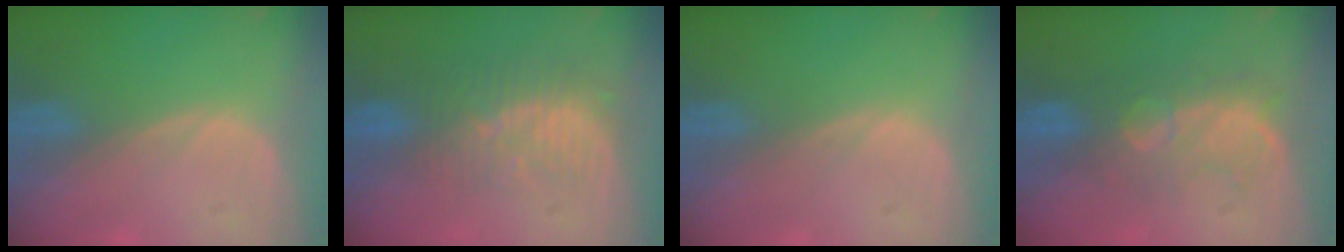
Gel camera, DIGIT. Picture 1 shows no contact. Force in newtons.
{"total": 8.5, "press": 7.6, "slide": 3.8}
{"total": 0.0}
{"total": 8.0, "press": 7.8, "slide": 1.9}